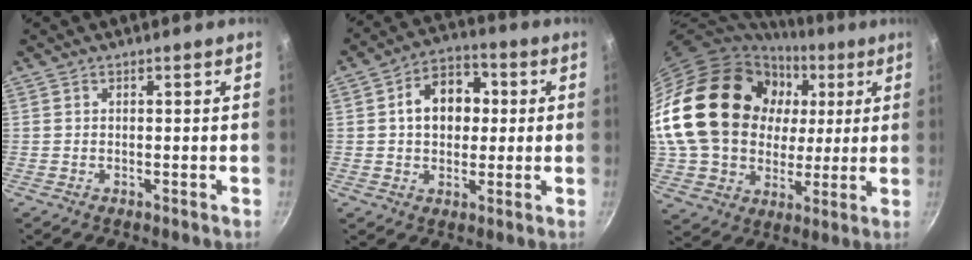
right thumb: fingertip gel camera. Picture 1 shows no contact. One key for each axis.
{"total": 10.9, "fx": 1.4, "fy": 8.0, "fz": 7.2, "tx": -0.070, "ty": 0.017, "tz": 0.009}
{"total": 27.8, "fx": 5.1, "fy": 21.8, "fz": 16.5, "tx": -0.285, "ty": 0.021, "tz": 0.106}